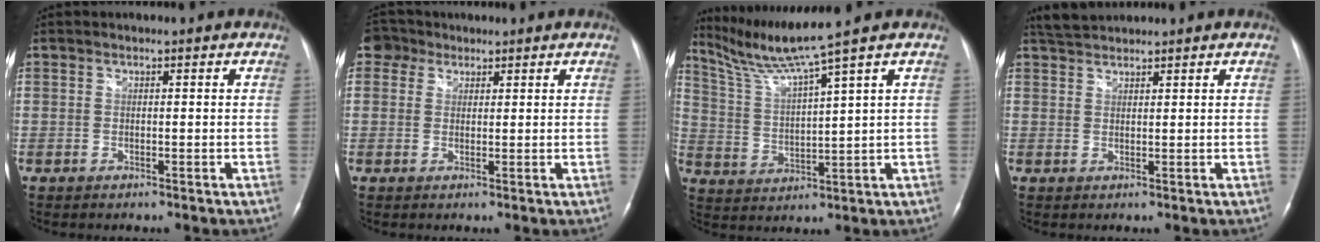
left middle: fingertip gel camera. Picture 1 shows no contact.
{"total": 3.2, "force": [2.1, 2.4, 0.2], "torque": [-0.006, 0.015, 0.033]}
{"total": 9.2, "force": [7.4, -2.8, 4.7], "torque": [-0.095, -0.004, 0.145]}
{"total": 3.0, "force": [2.9, 0.1, 0.4], "torque": [-0.017, 0.015, 0.059]}